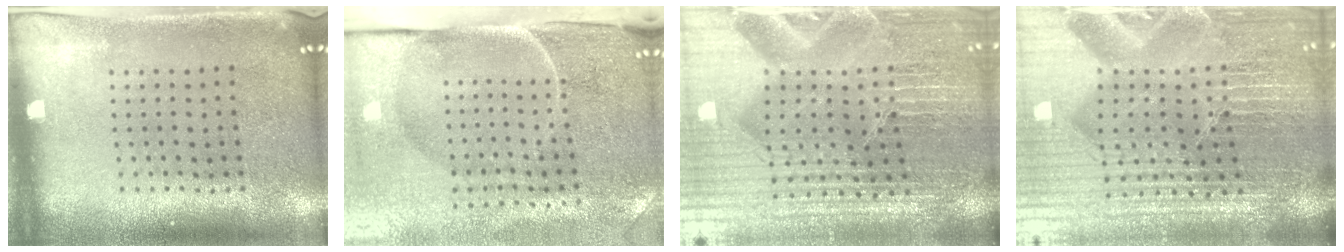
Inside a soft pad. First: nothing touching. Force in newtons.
{"total": 4.9, "press": 3.9, "slide": 2.9}
{"total": 5.3, "press": 5.1, "slide": 1.7}
{"total": 5.9, "press": 5.4, "slide": 2.4}